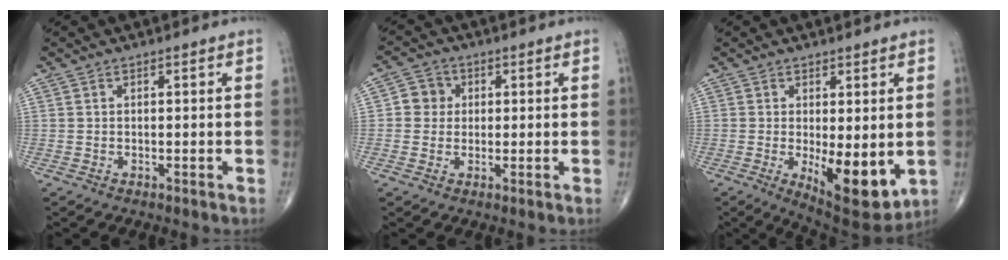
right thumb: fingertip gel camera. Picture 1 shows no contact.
{"total": 4.3, "force": [0.5, 4.1, 1.3], "torque": [0.005, 0.006, 0.001]}
{"total": 11.5, "force": [-1.8, 4.4, 10.5], "torque": [-0.138, -0.028, -0.013]}